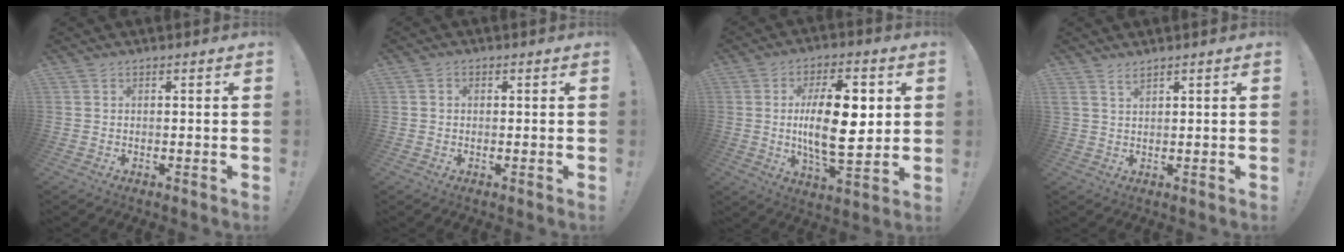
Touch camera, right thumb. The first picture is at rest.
{"total": 1.1, "force": [-0.3, 0.9, 0.5], "torque": [-0.014, 0.006, -0.004]}
{"total": 18.6, "force": [1.6, 7.9, 16.7], "torque": [-0.284, -0.005, 0.014]}
{"total": 2.0, "force": [1.6, 0.3, 1.3], "torque": [-0.026, -0.004, 0.028]}